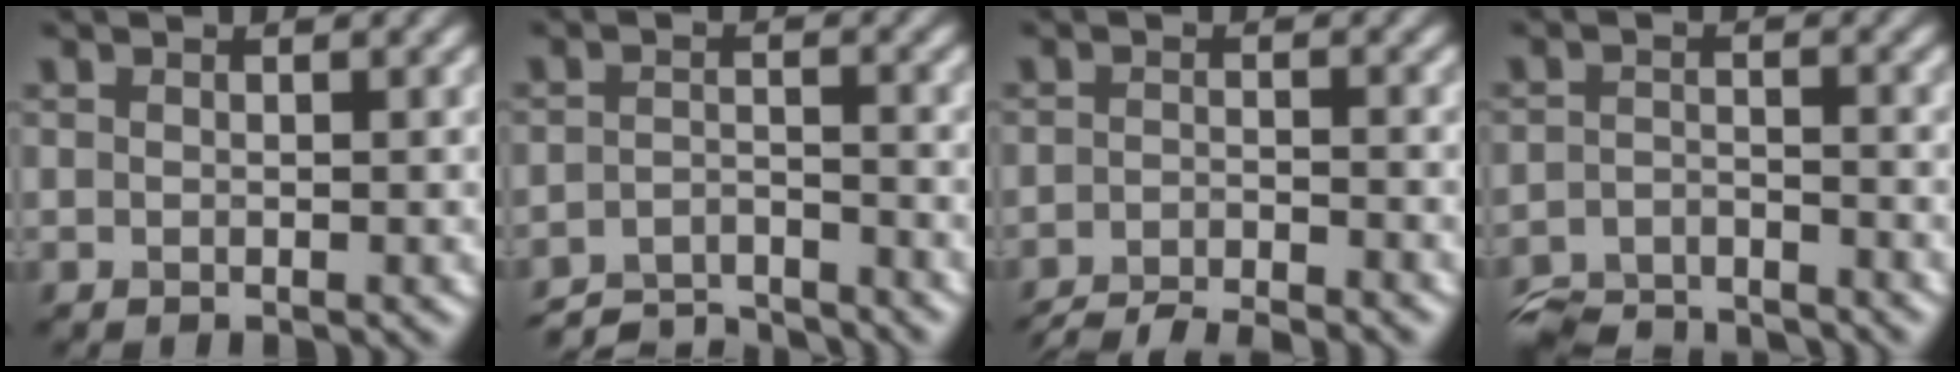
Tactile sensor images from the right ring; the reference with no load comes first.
{"total": 5.7, "force": [-5.4, 1.0, 1.5], "torque": [-0.026, -0.009, -0.096]}
{"total": 5.1, "force": [-4.7, 0.6, 1.9], "torque": [-0.030, -0.011, -0.078]}
{"total": 6.6, "force": [-6.3, 1.4, 1.4], "torque": [-0.027, -0.014, -0.117]}